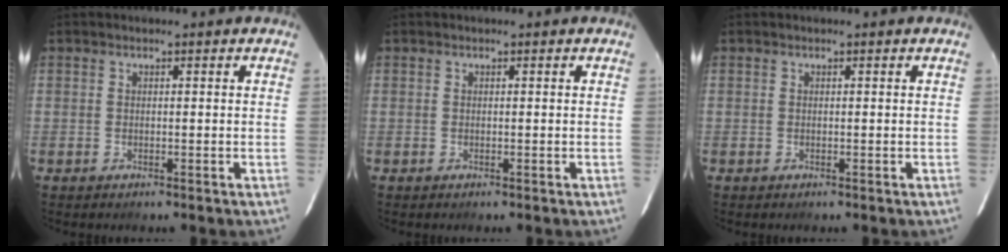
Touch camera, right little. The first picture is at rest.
{"total": 0.0}
{"total": 0.0}